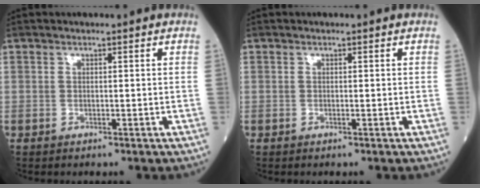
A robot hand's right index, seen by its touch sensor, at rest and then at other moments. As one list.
[{"total": 0.0}]